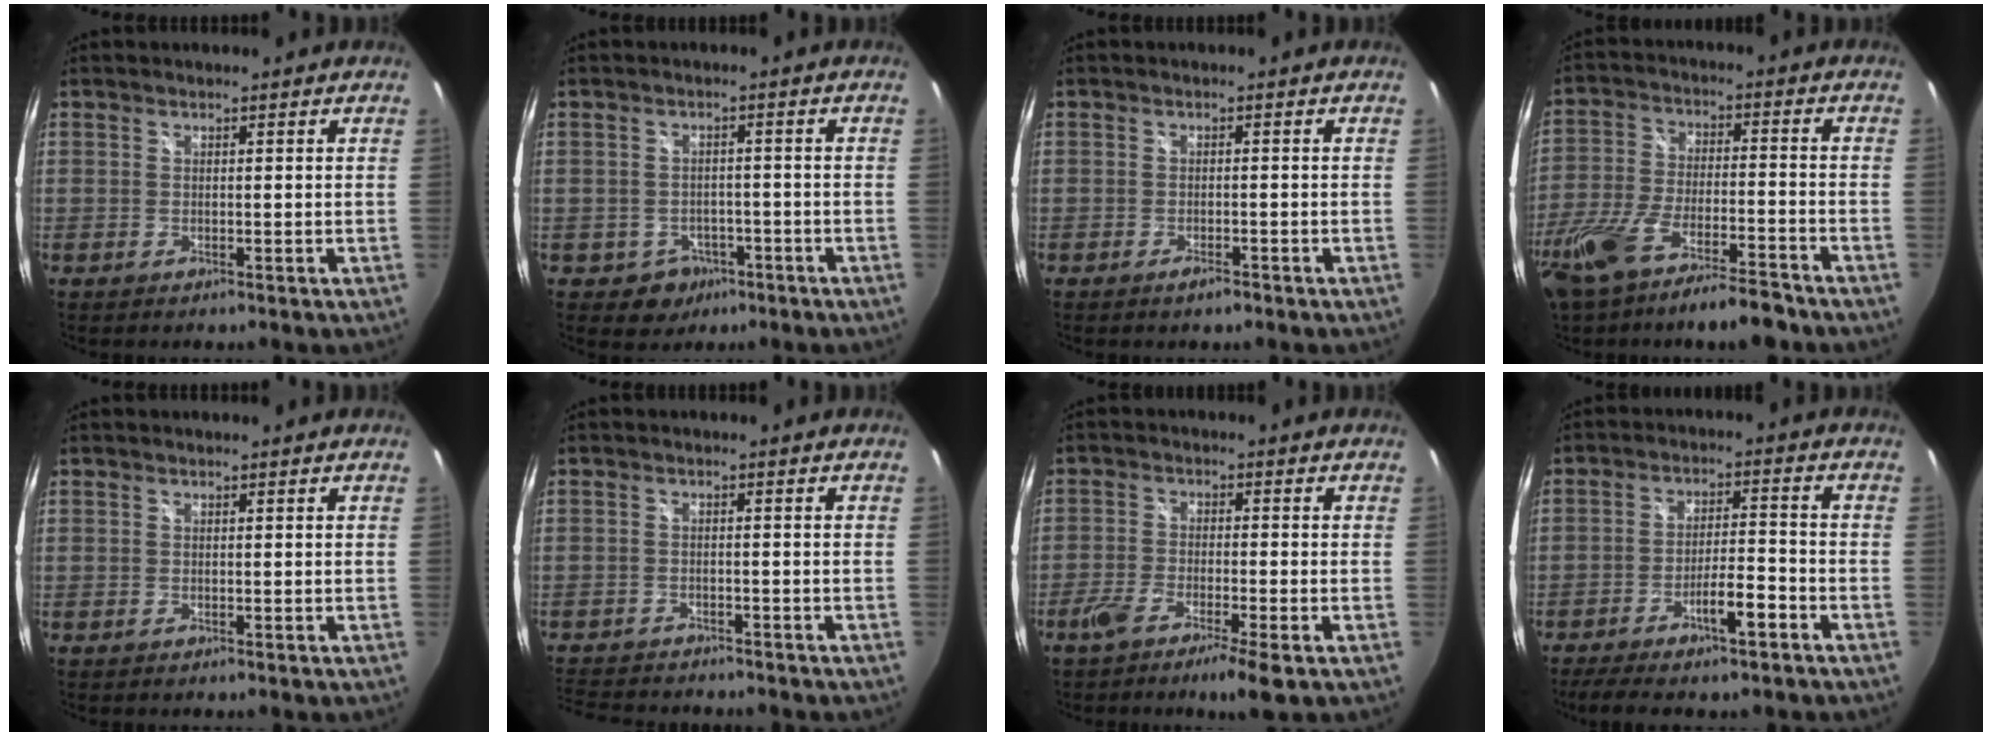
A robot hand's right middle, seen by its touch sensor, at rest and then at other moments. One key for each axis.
{"total": 4.8, "fx": -2.4, "fy": 4.1, "fz": 1.0, "tx": -0.032, "ty": 0.009, "tz": -0.025}
{"total": 1.8, "fx": -1.4, "fy": 0.6, "fz": 1.1, "tx": -0.021, "ty": -0.003, "tz": -0.025}
{"total": 17.4, "fx": -13.3, "fy": 3.4, "fz": 10.7, "tx": -0.229, "ty": -0.042, "tz": -0.228}
{"total": 0.0}
{"total": 9.1, "fx": -8.2, "fy": 2.8, "fz": 2.7, "tx": -0.080, "ty": -0.009, "tz": -0.133}
{"total": 7.0, "fx": -4.7, "fy": 0.7, "fz": 5.2, "tx": -0.112, "ty": -0.012, "tz": -0.086}
{"total": 9.0, "fx": -6.1, "fy": 1.2, "fz": 6.5, "tx": -0.130, "ty": 0.001, "tz": -0.098}